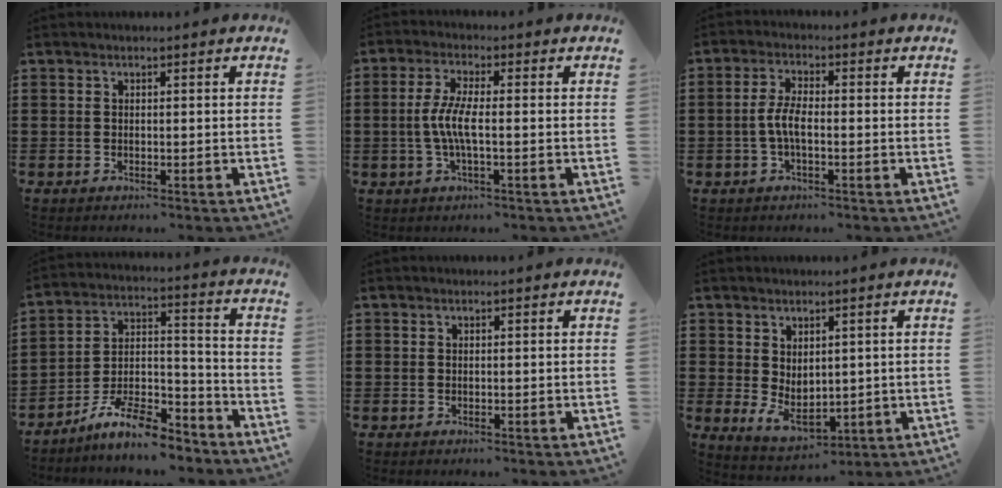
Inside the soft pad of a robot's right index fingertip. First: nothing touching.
{"total": 5.2, "force": [-0.8, 1.0, 5.0], "torque": [-0.118, -0.010, -0.026]}
{"total": 4.2, "force": [-0.9, 1.3, 3.9], "torque": [-0.099, -0.006, -0.026]}
{"total": 10.2, "force": [-8.7, 2.0, 4.8], "torque": [-0.082, 0.028, -0.163]}
{"total": 0.0}
{"total": 4.5, "force": [0.3, 3.0, 3.3], "torque": [-0.070, -0.001, 0.004]}